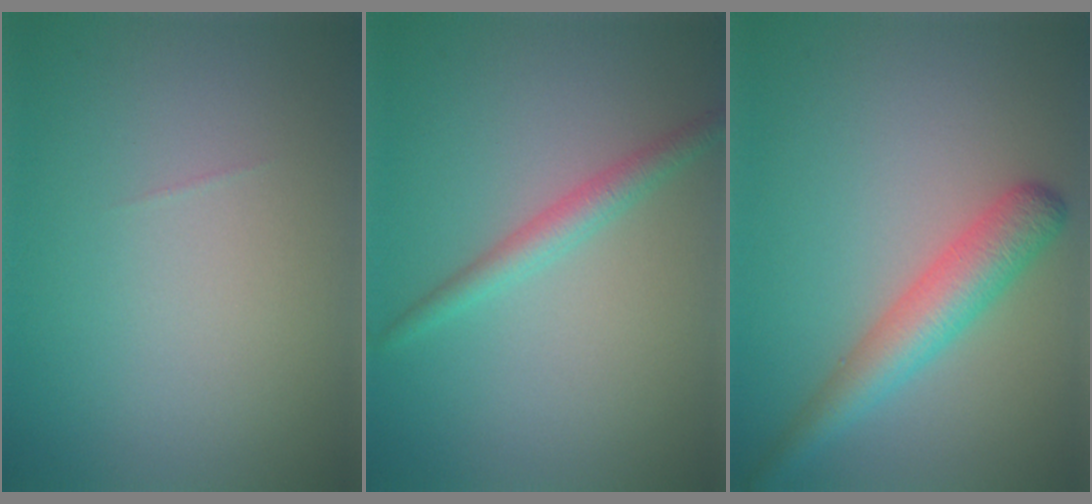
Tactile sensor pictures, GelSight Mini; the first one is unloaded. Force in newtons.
{"total": 1.5, "press": 1.5, "slide": 0.1}
{"total": 4.4, "press": 4.4, "slide": 0.1}